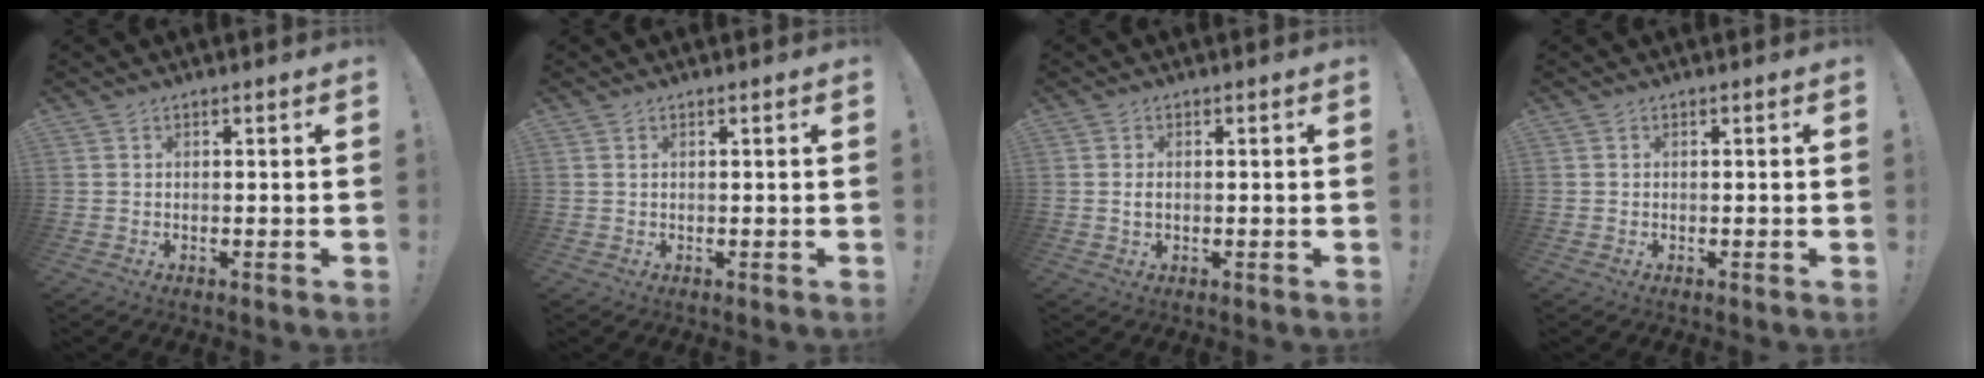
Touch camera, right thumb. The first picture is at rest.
{"total": 0.5, "force": [0.3, 0.1, 0.4], "torque": [-0.014, 0.004, 0.008]}
{"total": 1.6, "force": [-0.1, 0.9, 1.3], "torque": [-0.017, 0.001, -0.004]}
{"total": 0.0}